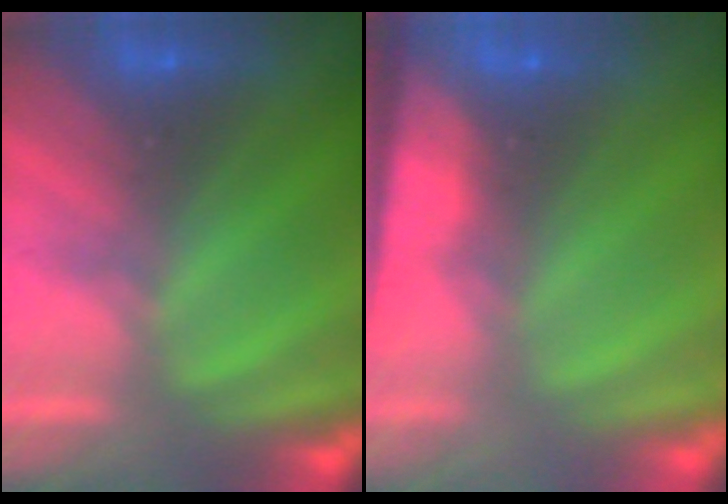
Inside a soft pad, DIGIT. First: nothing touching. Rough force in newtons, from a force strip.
{"total": 7.6}